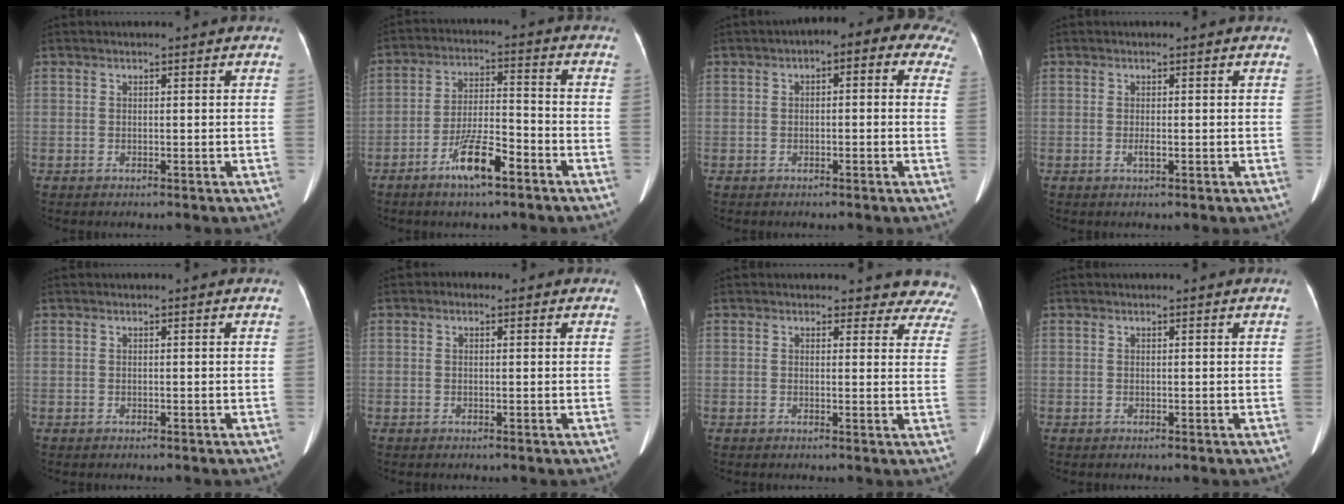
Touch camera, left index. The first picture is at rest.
{"total": 8.2, "force": [-5.0, 1.5, 6.3], "torque": [-0.124, -0.001, -0.089]}
{"total": 9.1, "force": [4.5, 4.0, 6.8], "torque": [-0.066, 0.038, 0.037]}
{"total": 0.8, "force": [-0.1, 0.1, 0.8], "torque": [-0.016, 0.000, -0.001]}
{"total": 0.0}
{"total": 1.2, "force": [0.3, 1.0, 0.5], "torque": [-0.009, 0.011, -0.001]}
{"total": 8.6, "force": [8.0, 3.3, -0.3], "torque": [0.063, -0.019, 0.041]}
{"total": 0.0}